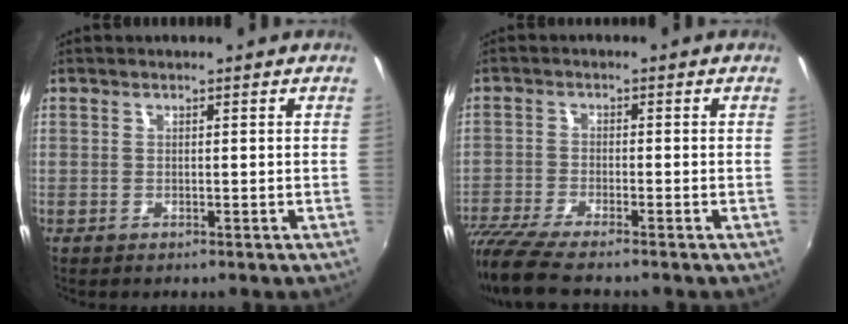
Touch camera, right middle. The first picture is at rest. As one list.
[{"total": 9.8, "force": [-8.5, 0.9, 4.9], "torque": [-0.121, -0.041, -0.158]}]